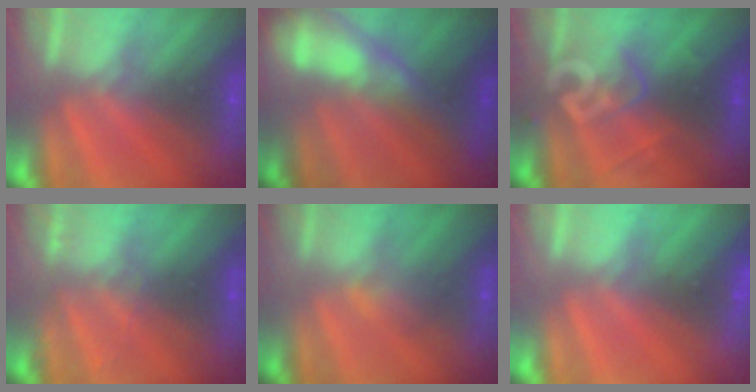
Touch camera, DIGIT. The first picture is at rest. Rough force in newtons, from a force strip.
{"total": 7.3}
{"total": 2.7}
{"total": 2.0}
{"total": 2.8}
{"total": 2.4}